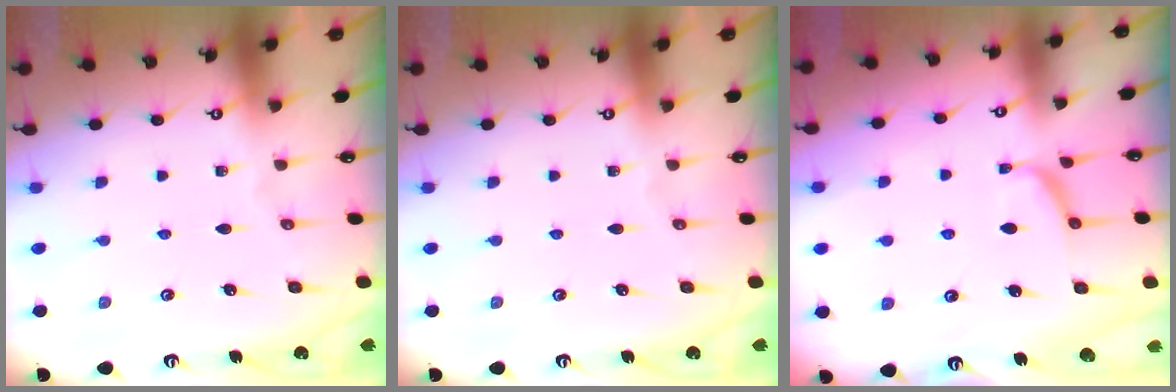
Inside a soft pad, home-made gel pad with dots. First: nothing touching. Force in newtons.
{"total": 0.0}
{"total": 2.4, "press": 2.2, "slide": 0.9}